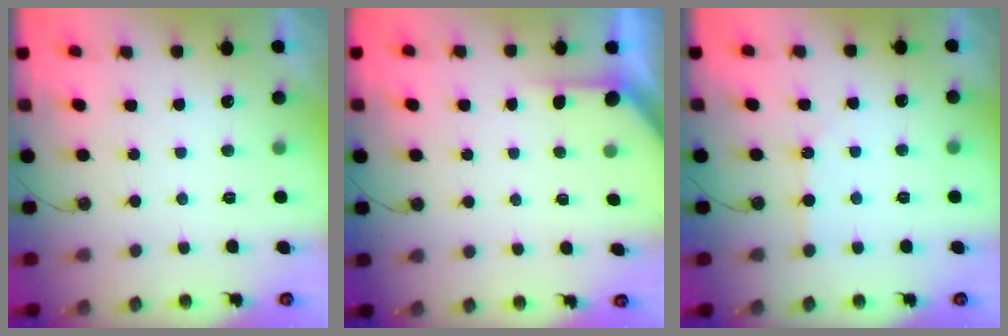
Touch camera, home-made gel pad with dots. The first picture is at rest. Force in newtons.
{"total": 2.3, "press": 2.3, "slide": 0.3}
{"total": 2.3, "press": 2.3, "slide": 0.4}